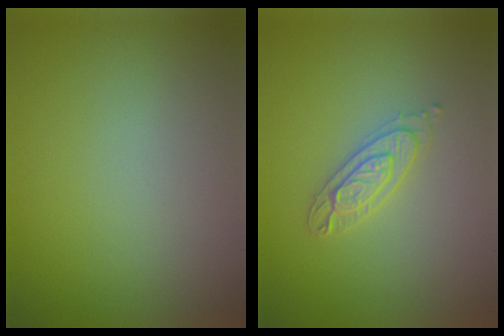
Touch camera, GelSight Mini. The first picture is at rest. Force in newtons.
{"total": 2.3, "press": 2.2, "slide": 0.5}